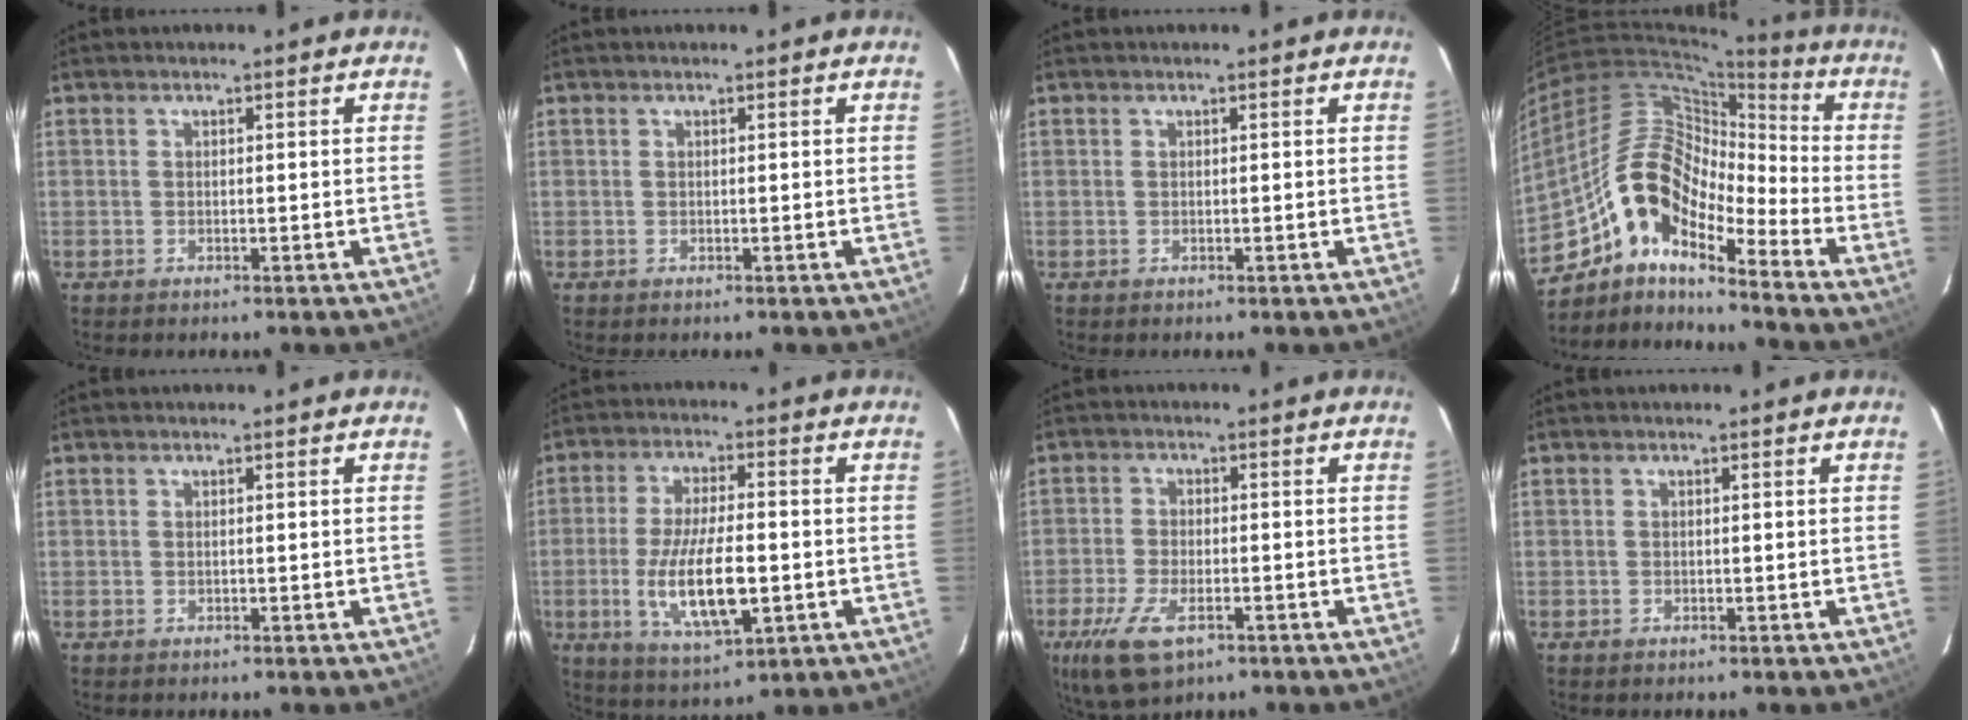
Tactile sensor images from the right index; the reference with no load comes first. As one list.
[{"total": 0.0}, {"total": 0.0}, {"total": 14.4, "force": [-9.9, 5.4, 9.0], "torque": [-0.155, 0.011, -0.202]}, {"total": 0.0}, {"total": 13.1, "force": [-2.7, 4.4, 12.0], "torque": [-0.237, -0.018, -0.043]}, {"total": 9.8, "force": [-5.2, 4.4, 7.0], "torque": [-0.169, -0.028, -0.095]}, {"total": 0.0}]